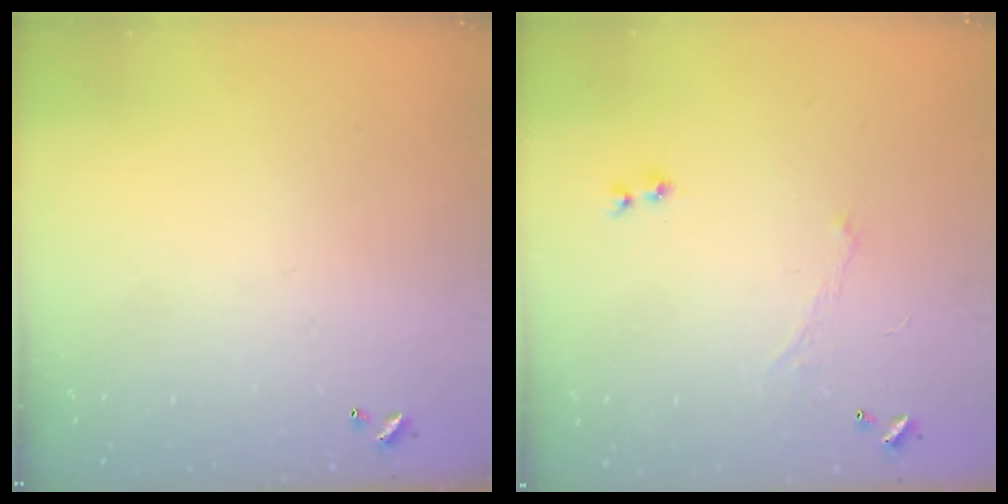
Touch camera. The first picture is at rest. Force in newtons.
{"total": 1.2, "press": 1.0, "slide": 0.8}